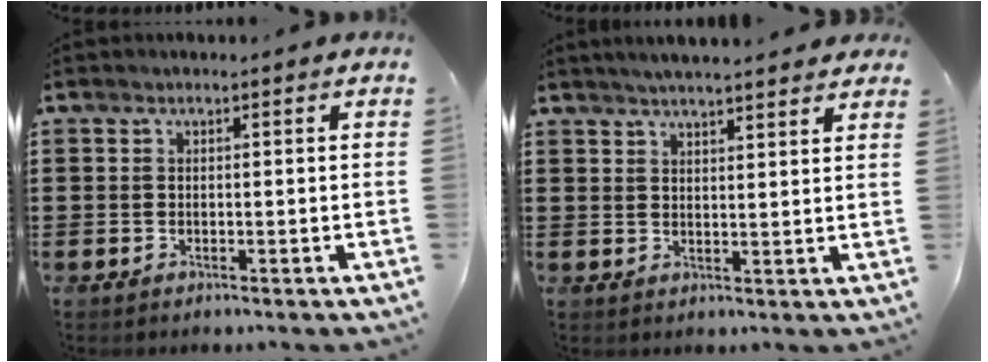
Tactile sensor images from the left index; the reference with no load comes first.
{"total": 3.3, "force": [3.2, -0.2, 0.9], "torque": [-0.026, -0.007, 0.058]}